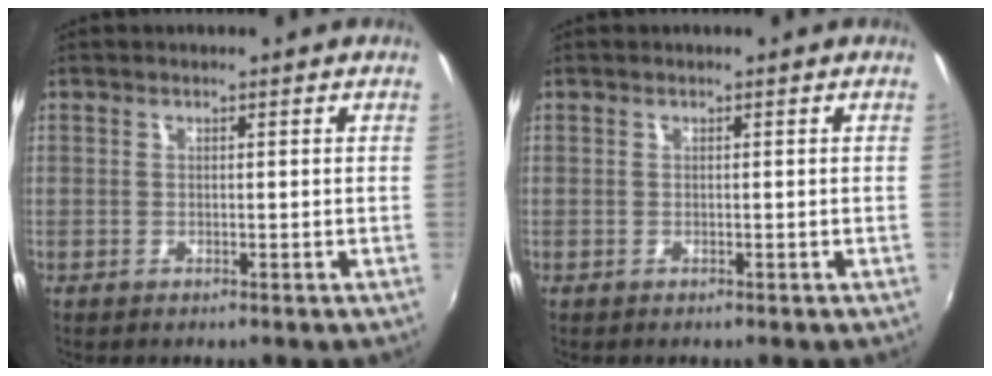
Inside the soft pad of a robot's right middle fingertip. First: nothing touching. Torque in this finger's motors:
{"motor_torque": [0.15, -0.12, 0.04, 0.01]}